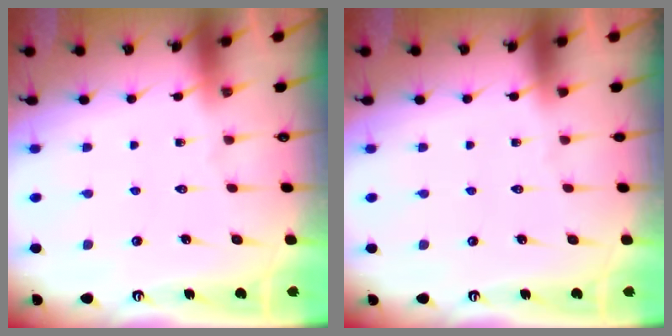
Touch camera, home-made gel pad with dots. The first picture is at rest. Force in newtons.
{"total": 0.0}